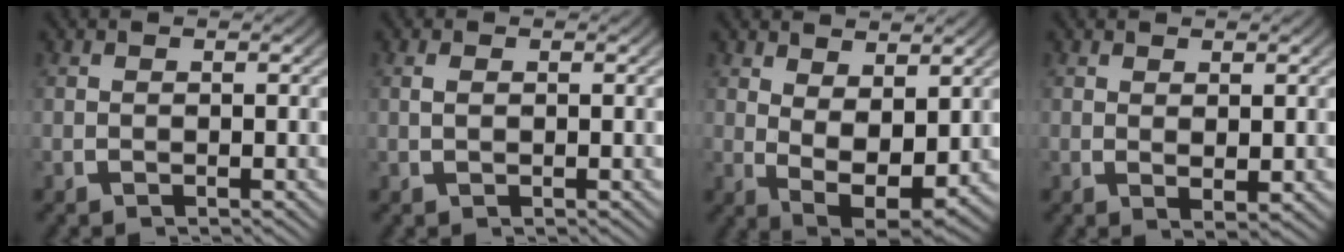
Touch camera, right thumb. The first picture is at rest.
{"total": 0.6, "force": [0.2, 0.2, 0.5], "torque": [-0.009, -0.001, 0.006]}
{"total": 6.3, "force": [-0.1, 4.0, 4.9], "torque": [-0.094, -0.038, 0.014]}
{"total": 1.3, "force": [0.7, 0.5, 1.0], "torque": [-0.012, -0.006, 0.017]}